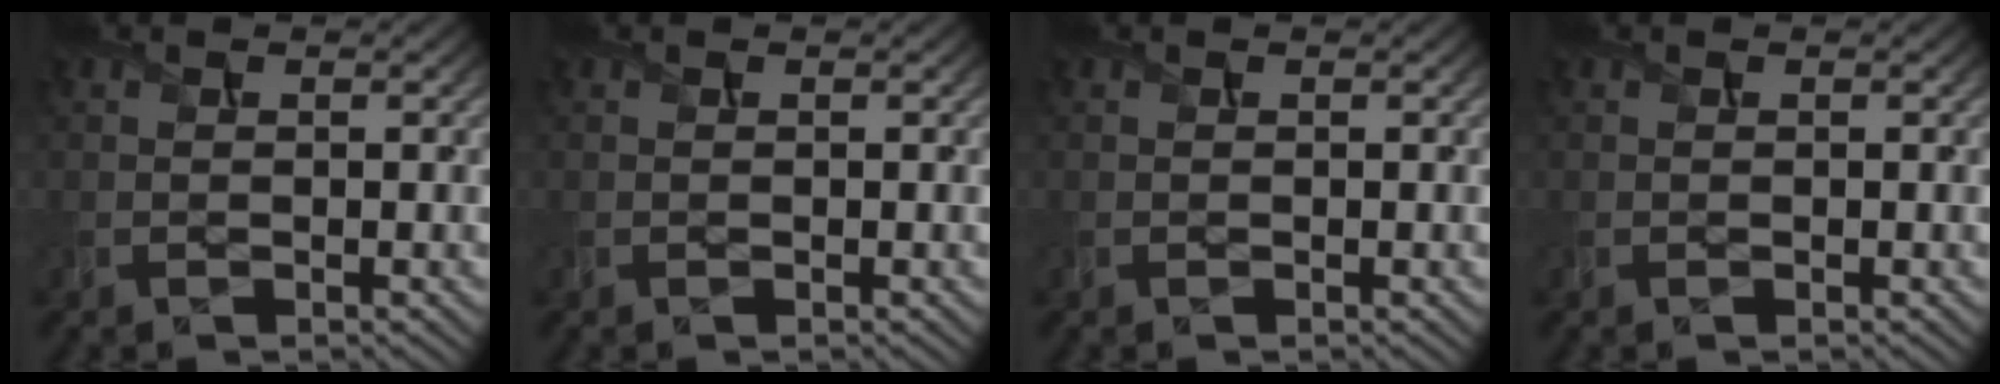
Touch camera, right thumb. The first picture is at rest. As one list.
[{"total": 0.0}, {"total": 0.0}, {"total": 0.0}]